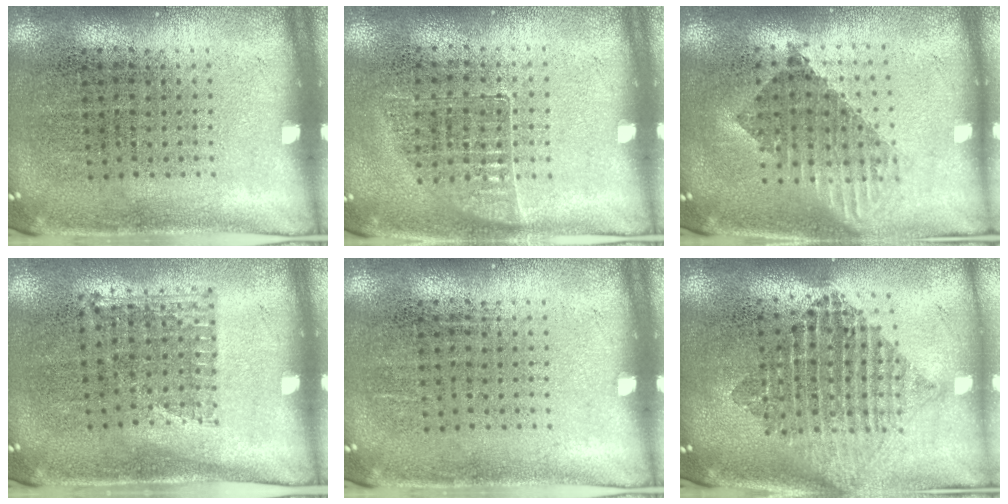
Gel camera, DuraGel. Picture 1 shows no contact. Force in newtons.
{"total": 0.9, "press": 0.9, "slide": 0.1}
{"total": 1.7, "press": 1.4, "slide": 1.0}
{"total": 1.0, "press": 0.8, "slide": 0.6}
{"total": 0.0}
{"total": 2.1, "press": 1.7, "slide": 1.2}